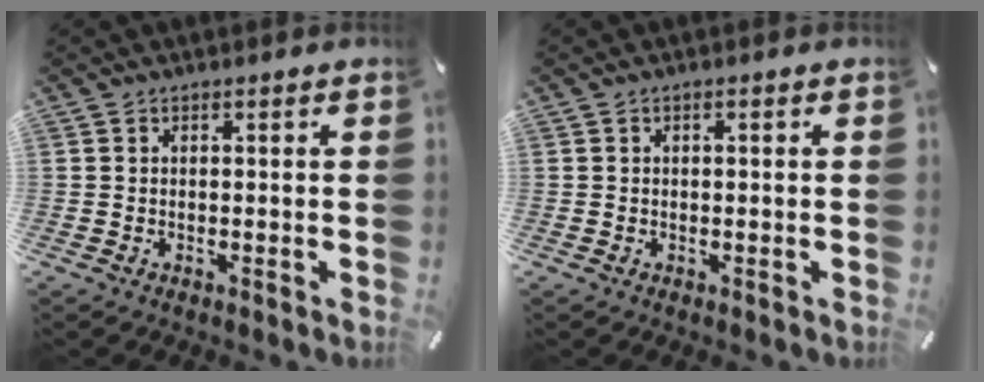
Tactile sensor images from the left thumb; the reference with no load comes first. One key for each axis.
{"total": 0.9, "fx": -0.1, "fy": 0.3, "fz": 0.8, "tx": -0.014, "ty": 0.001, "tz": -0.002}